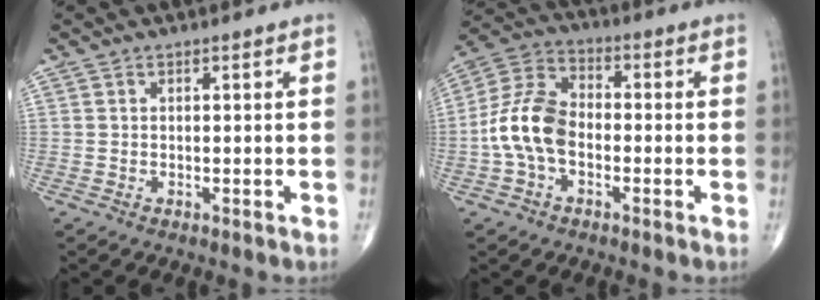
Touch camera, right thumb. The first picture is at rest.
{"total": 11.1, "force": [-2.2, 7.1, 8.2], "torque": [-0.161, 0.036, -0.054]}